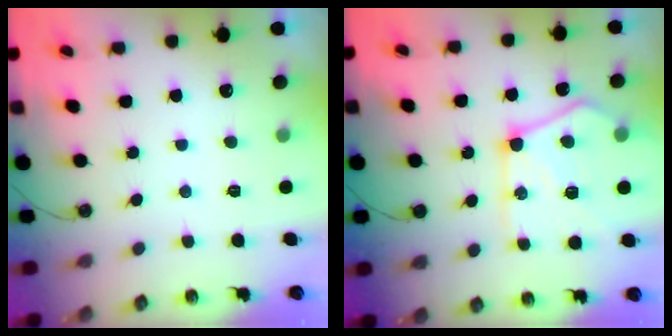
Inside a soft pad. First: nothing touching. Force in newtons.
{"total": 18.8, "press": 18.7, "slide": 1.8}